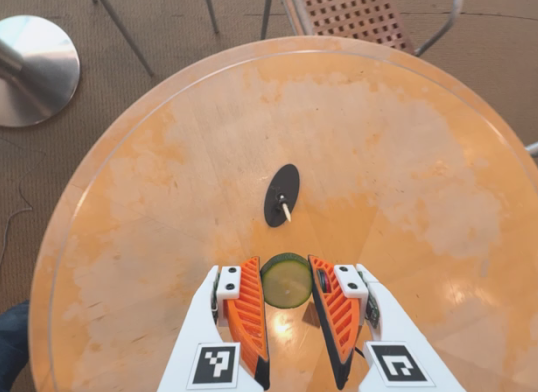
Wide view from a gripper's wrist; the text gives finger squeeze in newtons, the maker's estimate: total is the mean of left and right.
{"total": 8.4, "left": 8.7, "right": 8.1}